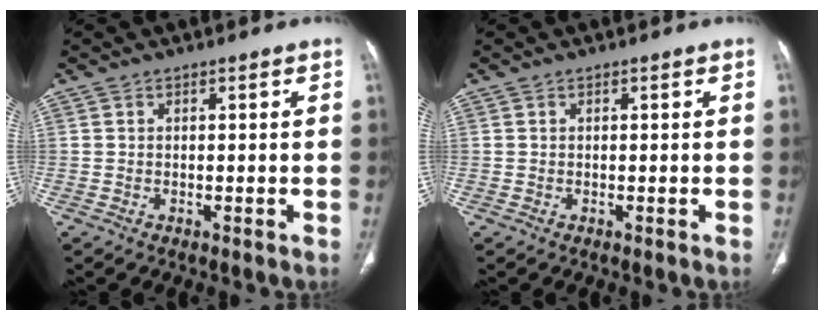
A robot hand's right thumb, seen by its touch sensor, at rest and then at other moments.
{"total": 0.0}